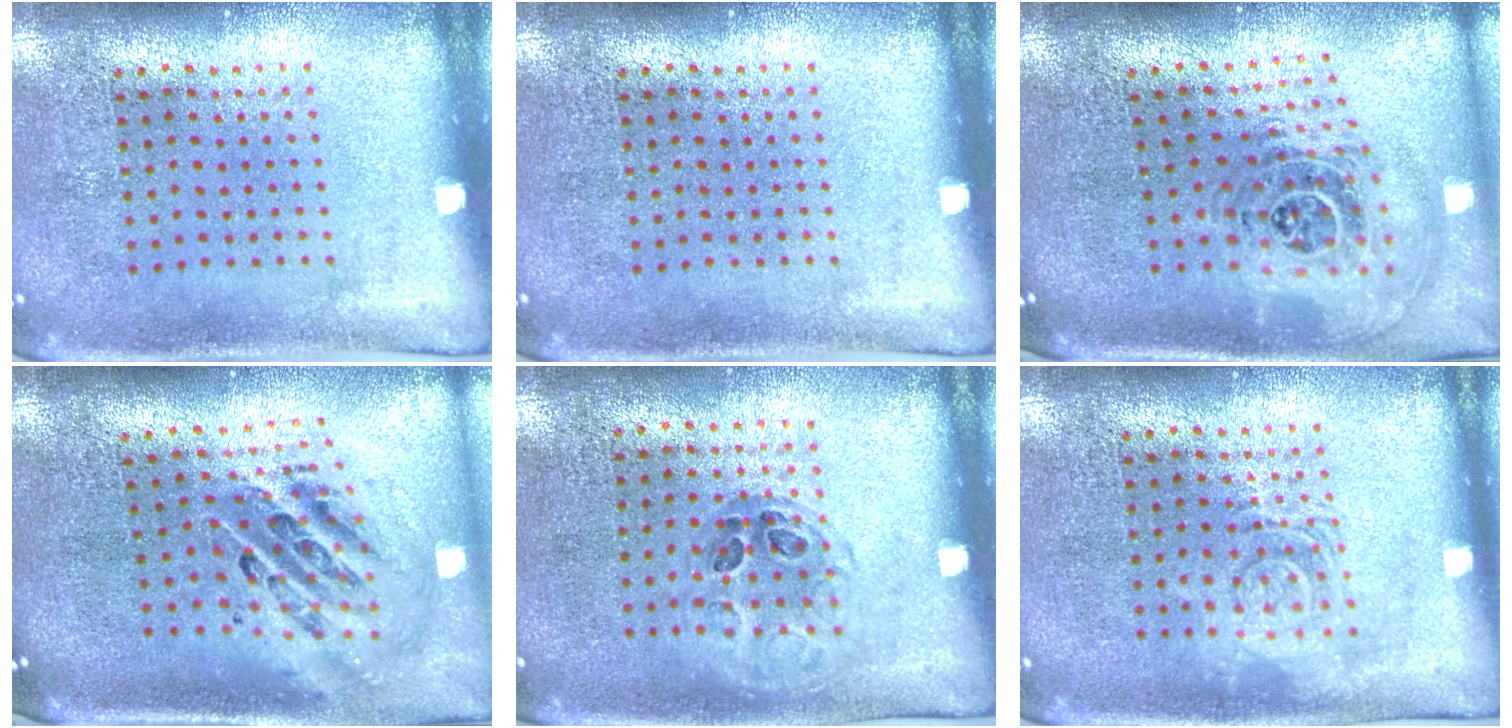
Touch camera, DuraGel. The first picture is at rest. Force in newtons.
{"total": 0.0}
{"total": 1.7, "press": 1.4, "slide": 1.0}
{"total": 1.7, "press": 1.4, "slide": 1.0}
{"total": 0.9, "press": 0.7, "slide": 0.5}
{"total": 2.5, "press": 2.5, "slide": 0.5}